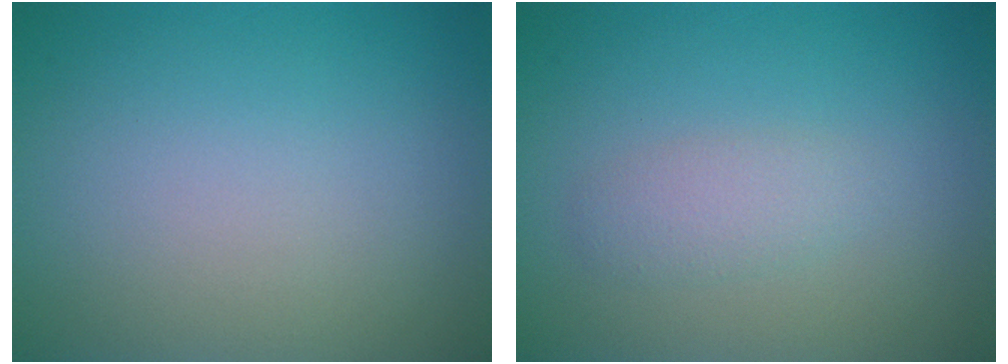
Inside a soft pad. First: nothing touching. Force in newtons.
{"total": 1.7, "press": 1.7, "slide": 0.1}